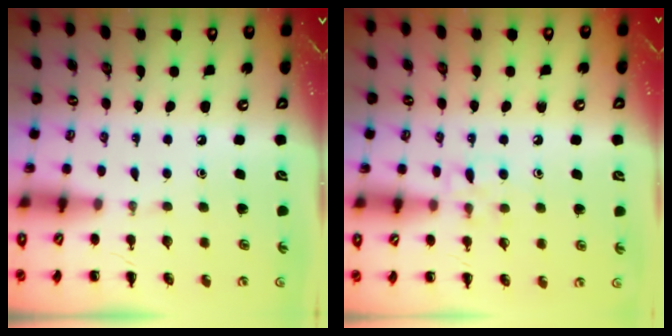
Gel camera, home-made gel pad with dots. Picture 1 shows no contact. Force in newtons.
{"total": 7.4, "press": 7.1, "slide": 2.1}